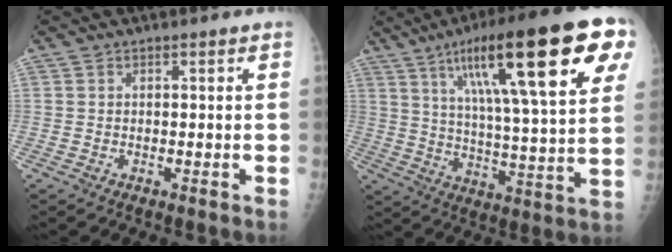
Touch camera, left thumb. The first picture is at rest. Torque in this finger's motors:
{"motor_torque": [1.68, 1.34, 2.02, -0.75, 0.55]}